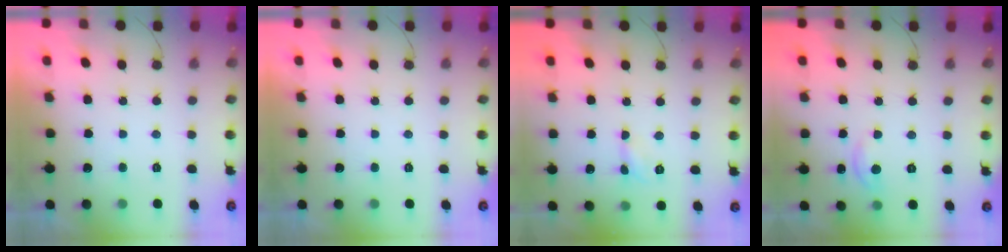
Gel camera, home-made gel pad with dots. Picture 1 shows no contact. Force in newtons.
{"total": 0.0}
{"total": 2.8, "press": 2.8, "slide": 0.4}
{"total": 2.9, "press": 2.8, "slide": 0.3}